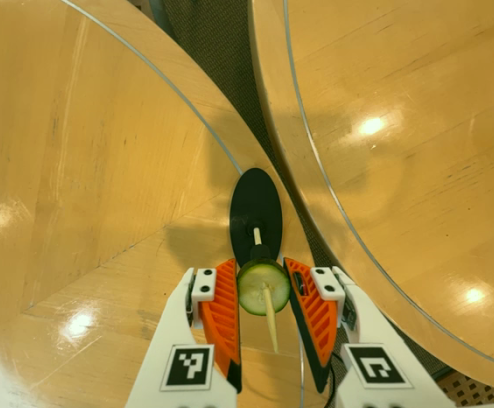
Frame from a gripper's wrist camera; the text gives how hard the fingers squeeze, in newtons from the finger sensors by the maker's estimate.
{"total": 8.3, "left": 8.1, "right": 8.4}